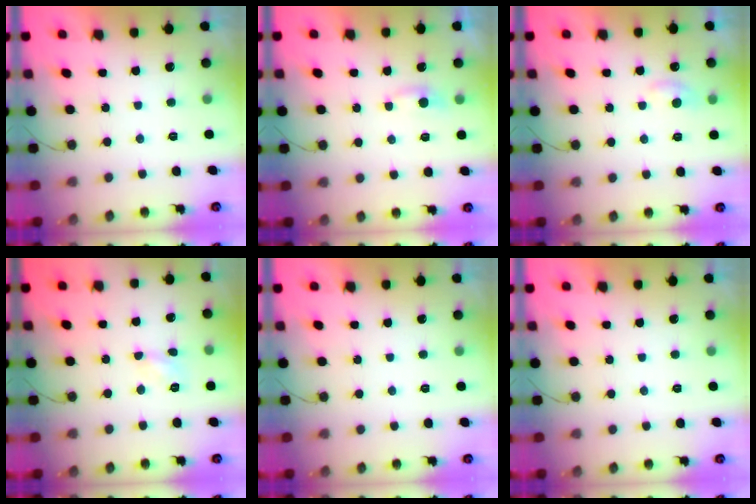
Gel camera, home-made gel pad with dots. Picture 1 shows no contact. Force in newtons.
{"total": 3.5, "press": 3.4, "slide": 0.3}
{"total": 5.4, "press": 5.4, "slide": 0.6}
{"total": 3.8, "press": 3.7, "slide": 0.5}
{"total": 0.0}
{"total": 0.0}